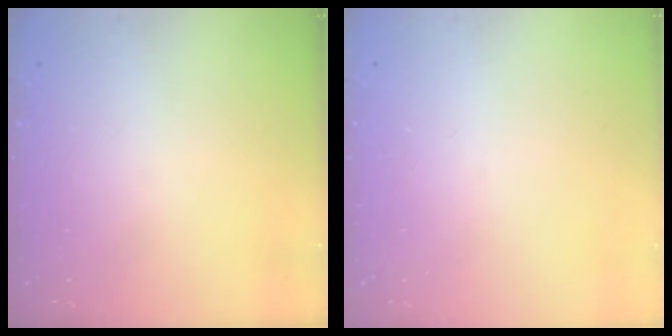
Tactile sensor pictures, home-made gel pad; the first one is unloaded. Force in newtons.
{"total": 0.0}